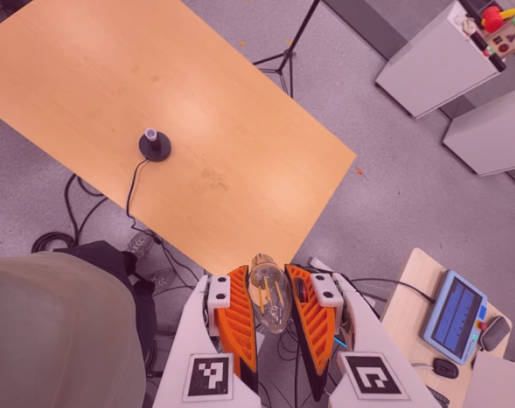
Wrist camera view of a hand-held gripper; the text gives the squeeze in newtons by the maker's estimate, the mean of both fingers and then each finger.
{"total": 21.8, "left": 24.5, "right": 19.1}